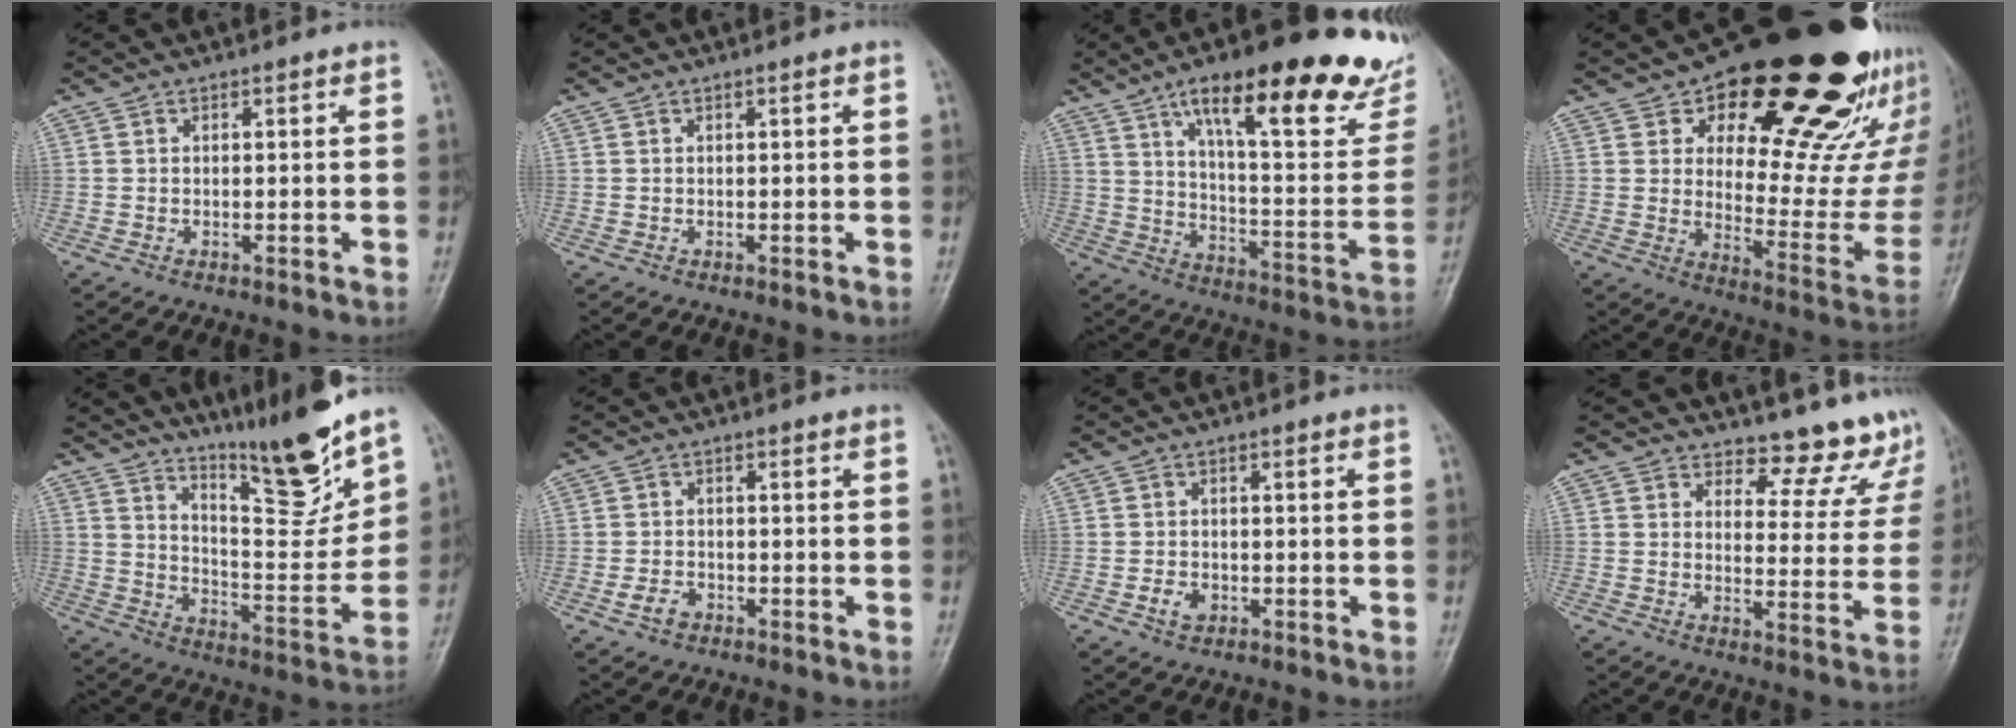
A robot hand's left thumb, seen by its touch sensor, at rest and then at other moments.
{"total": 0.0}
{"total": 30.8, "force": [18.7, 9.1, 22.7], "torque": [-0.289, -0.053, 0.277]}
{"total": 32.1, "force": [18.3, 13.1, 22.8], "torque": [-0.264, -0.066, 0.265]}
{"total": 14.9, "force": [11.9, 2.1, 8.8], "torque": [-0.106, -0.093, 0.203]}
{"total": 2.9, "force": [-1.5, 2.1, 1.4], "torque": [-0.023, 0.009, -0.027]}
{"total": 2.8, "force": [-1.0, 2.2, 1.5], "torque": [-0.020, 0.002, -0.017]}
{"total": 11.2, "force": [10.6, 3.8, 0.3], "torque": [0.044, -0.104, 0.107]}